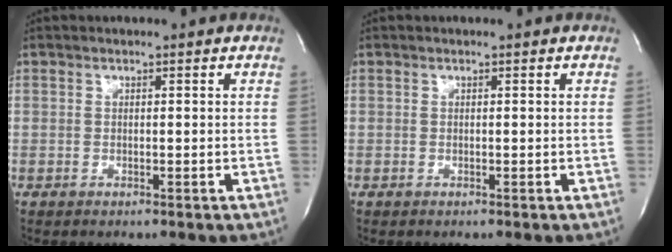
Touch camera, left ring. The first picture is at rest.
{"total": 0.0}